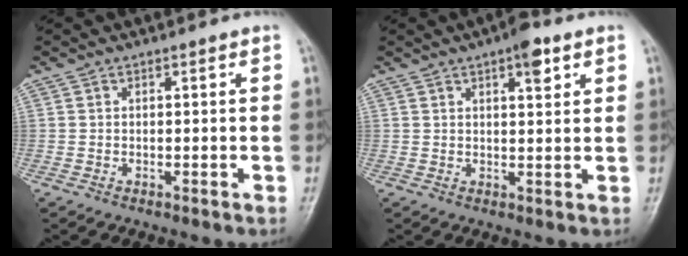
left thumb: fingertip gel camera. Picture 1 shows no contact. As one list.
[{"total": 5.1, "force": [2.7, 1.8, 3.9], "torque": [-0.044, -0.009, 0.035]}]